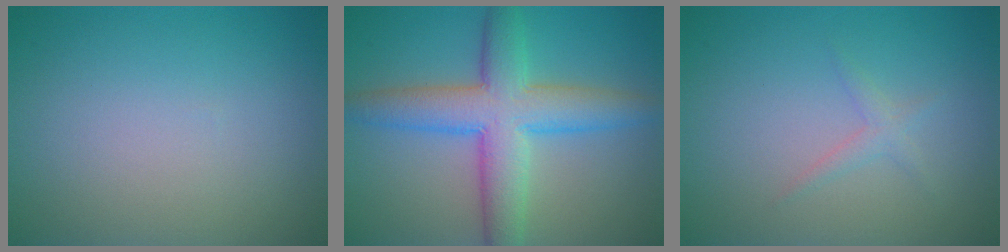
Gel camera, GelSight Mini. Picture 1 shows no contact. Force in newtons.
{"total": 7.2, "press": 7.2, "slide": 0.1}
{"total": 1.1, "press": 1.1, "slide": 0.0}